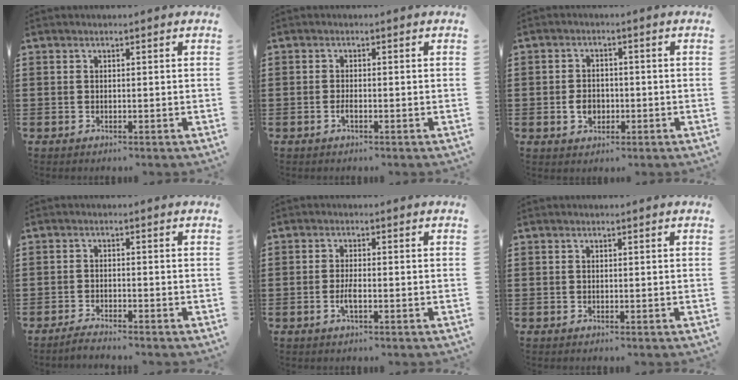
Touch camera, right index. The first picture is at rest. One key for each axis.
{"total": 1.4, "fx": -0.6, "fy": 0.1, "fz": 1.2, "tx": -0.024, "ty": -0.007, "tz": -0.009}
{"total": 3.3, "fx": -0.8, "fy": 2.4, "fz": 2.1, "tx": -0.046, "ty": 0.000, "tz": -0.015}
{"total": 1.8, "fx": -1.7, "fy": -0.1, "fz": 0.3, "tx": -0.006, "ty": 0.002, "tz": -0.034}
{"total": 2.5, "fx": -0.9, "fy": 0.4, "fz": 2.3, "tx": -0.049, "ty": -0.006, "tz": -0.017}
{"total": 0.0}